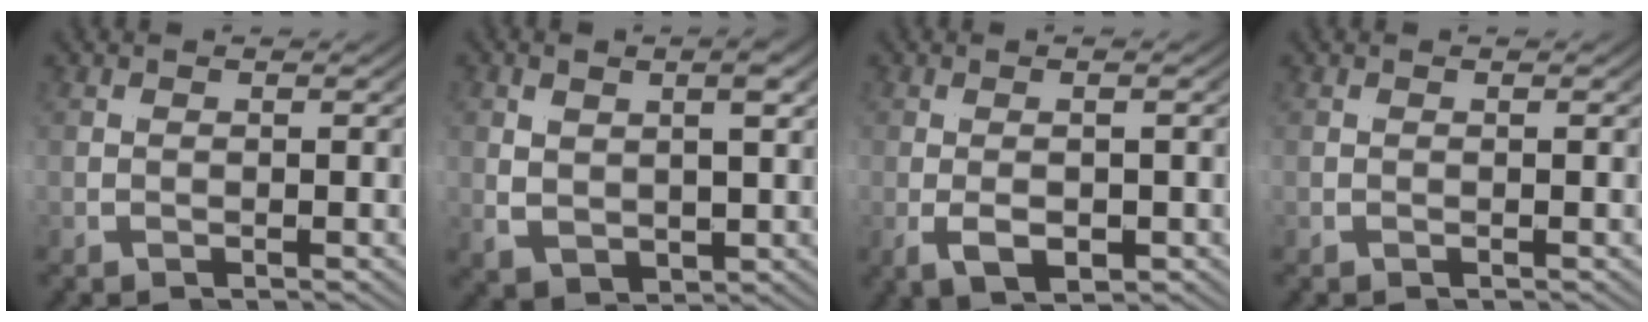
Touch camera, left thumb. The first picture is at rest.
{"total": 1.8, "force": [-0.1, 0.3, 1.8], "torque": [-0.026, 0.000, 0.001]}
{"total": 2.5, "force": [-0.4, -0.4, 2.4], "torque": [-0.034, 0.014, -0.014]}
{"total": 0.0}